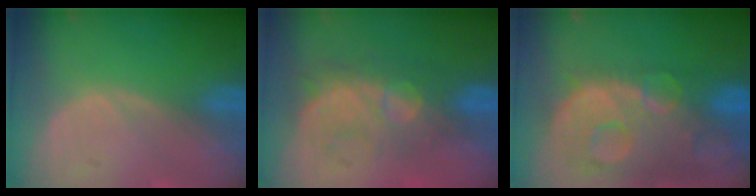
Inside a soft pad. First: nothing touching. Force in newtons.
{"total": 8.8, "press": 7.6, "slide": 4.5}
{"total": 13.7, "press": 11.1, "slide": 8.0}